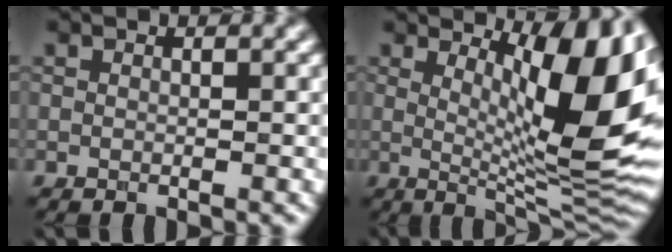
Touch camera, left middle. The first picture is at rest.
{"total": 11.1, "force": [2.6, 3.1, 10.3], "torque": [-0.145, -0.008, 0.052]}